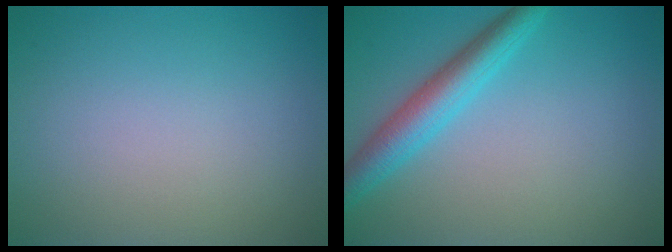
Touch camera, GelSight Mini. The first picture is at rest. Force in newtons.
{"total": 4.0, "press": 4.0, "slide": 0.1}